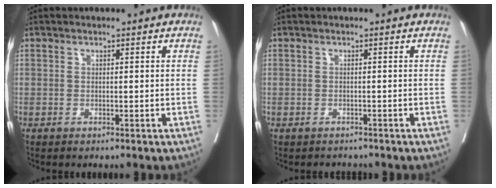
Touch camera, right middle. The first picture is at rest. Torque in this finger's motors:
{"motor_torque": [0.14, -0.09, -0.01, 0.00]}